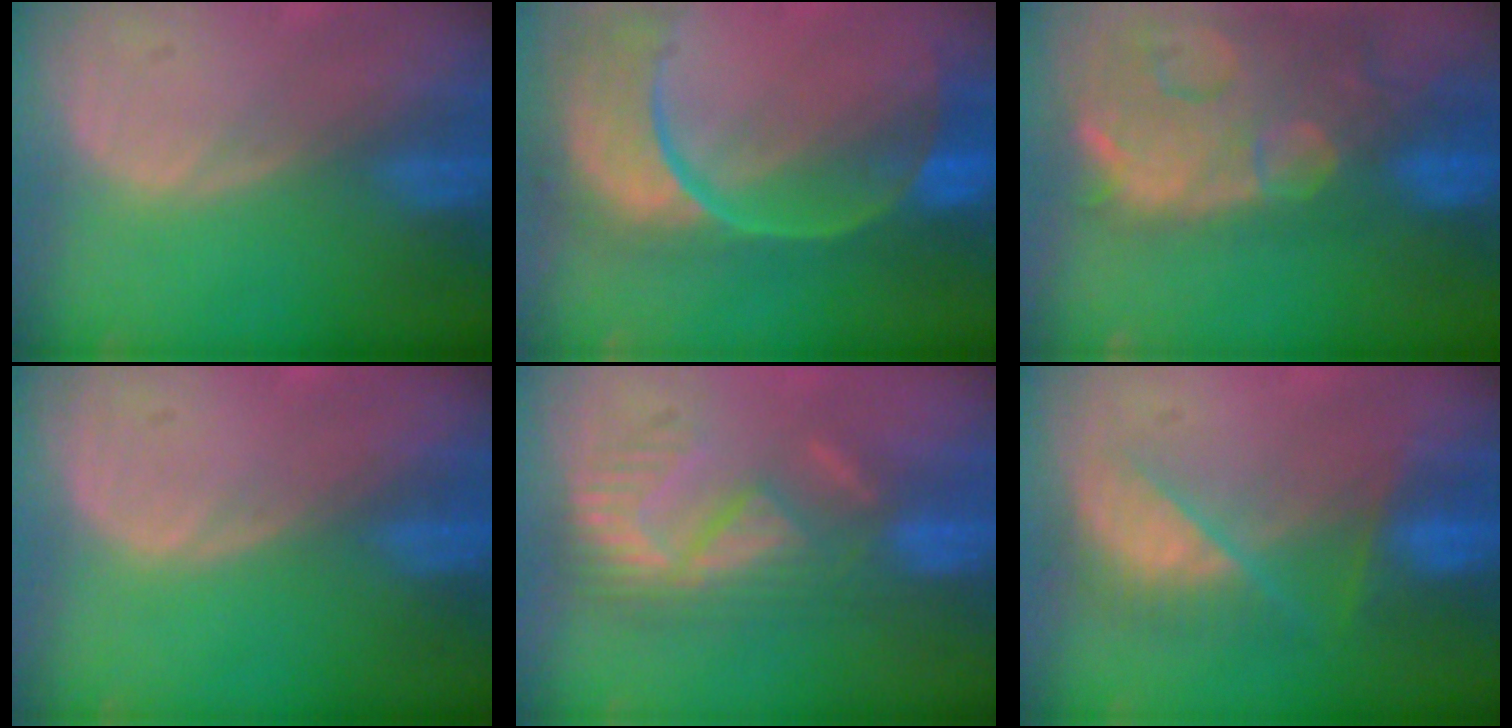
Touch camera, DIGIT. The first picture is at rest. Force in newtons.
{"total": 12.6, "press": 10.1, "slide": 7.4}
{"total": 15.0, "press": 12.0, "slide": 9.0}
{"total": 0.0}
{"total": 8.9, "press": 7.9, "slide": 4.1}
{"total": 7.3, "press": 6.8, "slide": 2.7}